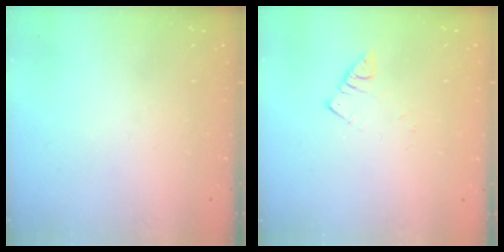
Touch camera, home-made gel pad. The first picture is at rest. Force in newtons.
{"total": 2.4, "press": 2.4, "slide": 0.4}